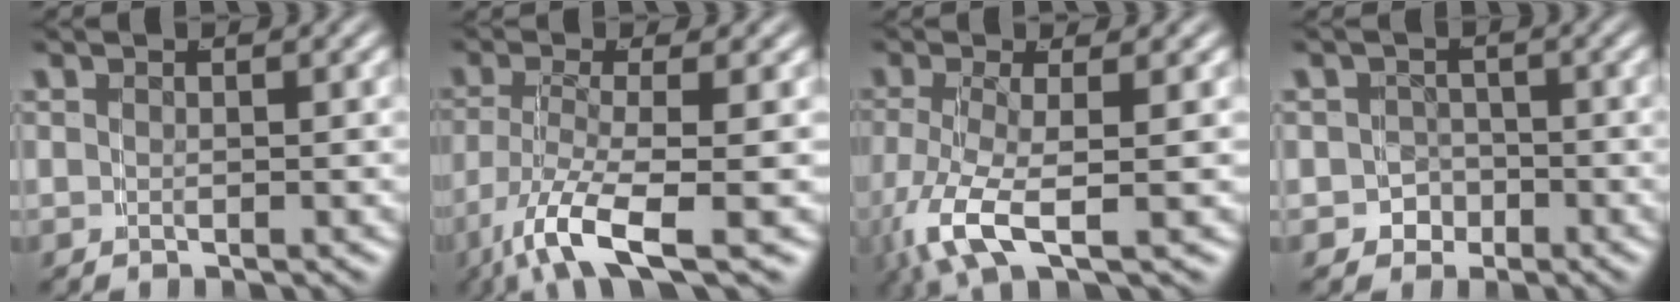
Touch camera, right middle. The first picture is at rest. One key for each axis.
{"total": 6.5, "fx": -3.8, "fy": 1.8, "fz": 5.0, "tx": -0.104, "ty": -0.034, "tz": -0.046}
{"total": 5.6, "fx": -1.6, "fy": 2.3, "fz": 4.9, "tx": -0.126, "ty": -0.028, "tz": -0.012}
{"total": 5.9, "fx": -2.1, "fy": 5.5, "fz": 0.8, "tx": -0.035, "ty": -0.018, "tz": -0.042}